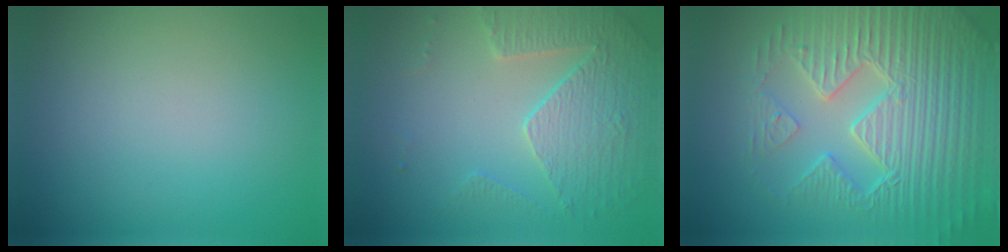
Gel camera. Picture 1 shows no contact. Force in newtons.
{"total": 3.7, "press": 3.5, "slide": 1.1}
{"total": 8.3, "press": 6.4, "slide": 5.2}